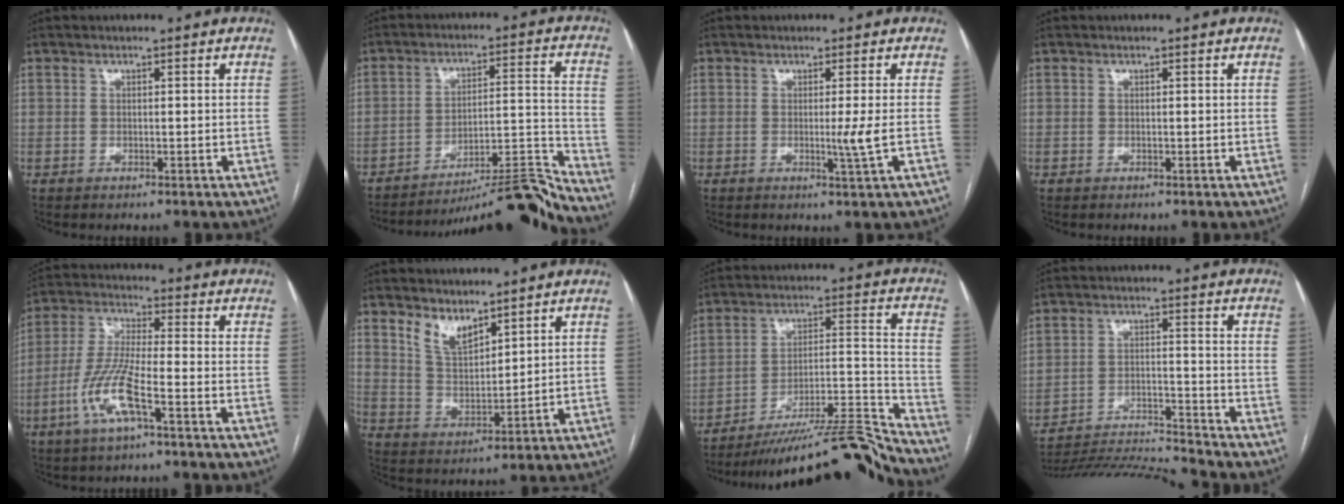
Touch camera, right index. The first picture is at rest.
{"total": 15.9, "force": [-15.3, -1.5, 4.3], "torque": [-0.038, 0.033, -0.229]}
{"total": 2.3, "force": [0.0, -0.9, 2.1], "torque": [-0.037, -0.007, 0.002]}
{"total": 0.0}
{"total": 9.9, "force": [-4.2, 1.2, 8.9], "torque": [-0.193, -0.003, -0.085]}
{"total": 5.8, "force": [4.6, 2.4, 2.7], "torque": [-0.053, -0.004, 0.099]}
{"total": 19.1, "force": [-17.7, -0.5, 7.2], "torque": [-0.084, 0.024, -0.275]}
{"total": 12.2, "force": [-12.0, -1.9, 1.3], "torque": [-0.015, 0.002, -0.206]}